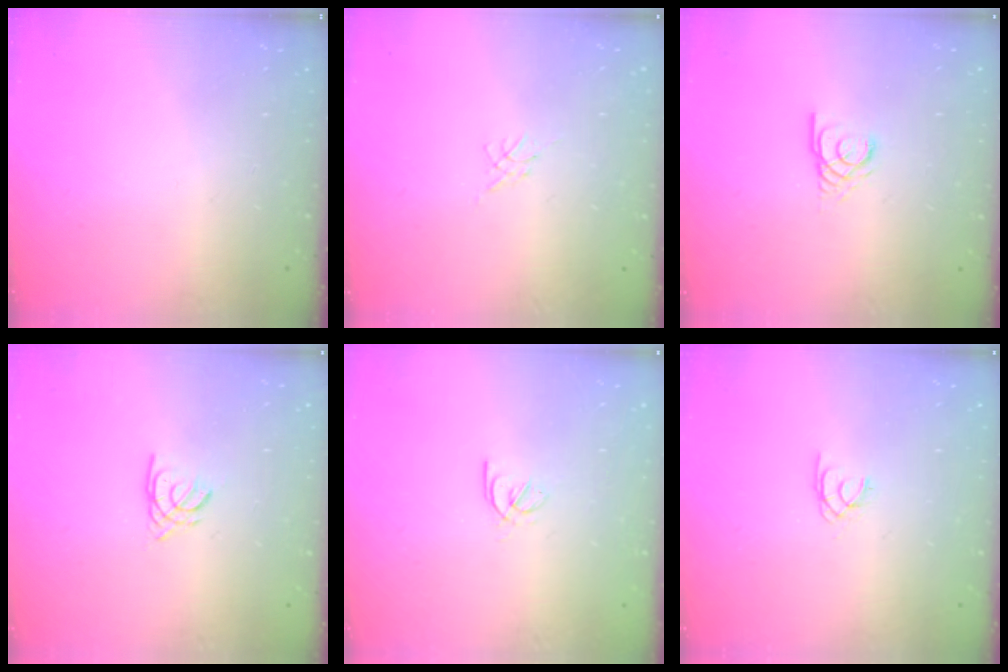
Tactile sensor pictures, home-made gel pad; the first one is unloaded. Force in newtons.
{"total": 0.0}
{"total": 2.9, "press": 2.9, "slide": 0.2}
{"total": 1.8, "press": 1.8, "slide": 0.3}
{"total": 2.5, "press": 2.4, "slide": 0.5}
{"total": 1.5, "press": 1.4, "slide": 0.2}